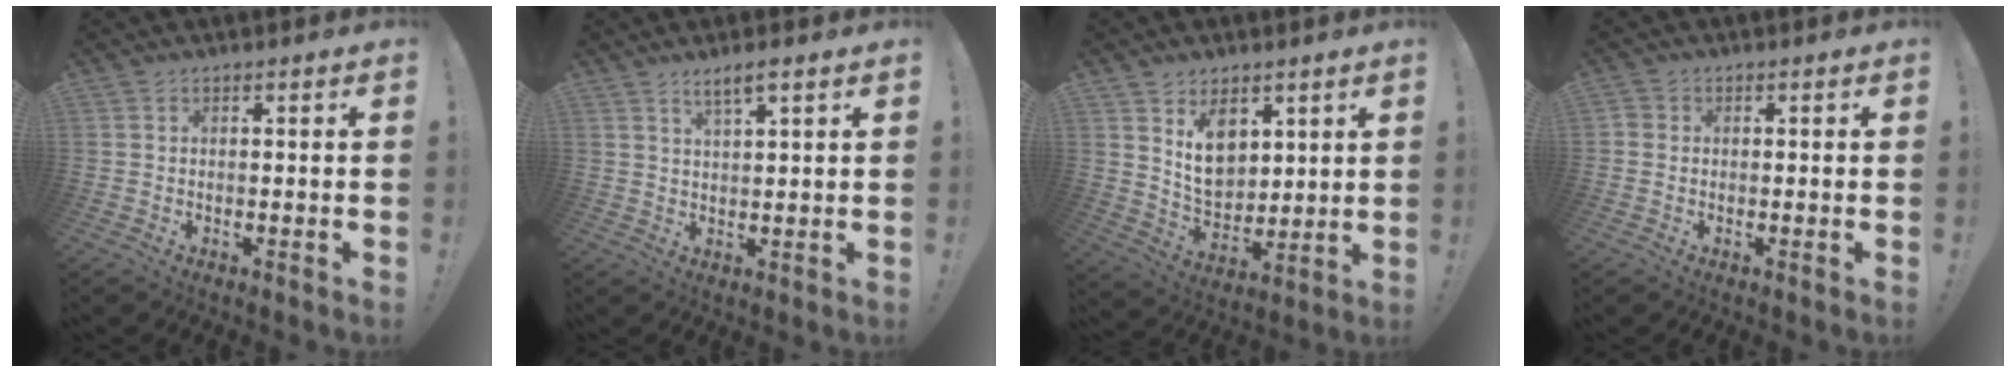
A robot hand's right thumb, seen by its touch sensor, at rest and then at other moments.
{"total": 4.3, "force": [2.9, 0.6, 3.0], "torque": [-0.048, -0.014, 0.048]}
{"total": 11.0, "force": [5.3, 7.9, 5.4], "torque": [-0.066, -0.037, 0.104]}
{"total": 1.4, "force": [-0.3, 1.3, 0.6], "torque": [-0.010, 0.003, -0.006]}